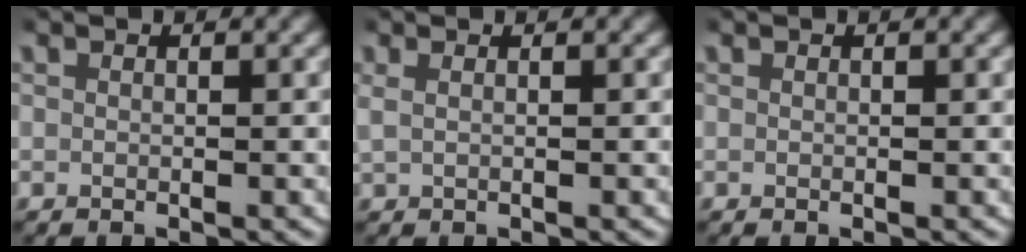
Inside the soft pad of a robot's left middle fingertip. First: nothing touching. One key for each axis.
{"total": 1.0, "fx": 0.4, "fy": 0.4, "fz": 0.8, "tx": -0.025, "ty": 0.004, "tz": 0.009}
{"total": 0.0}